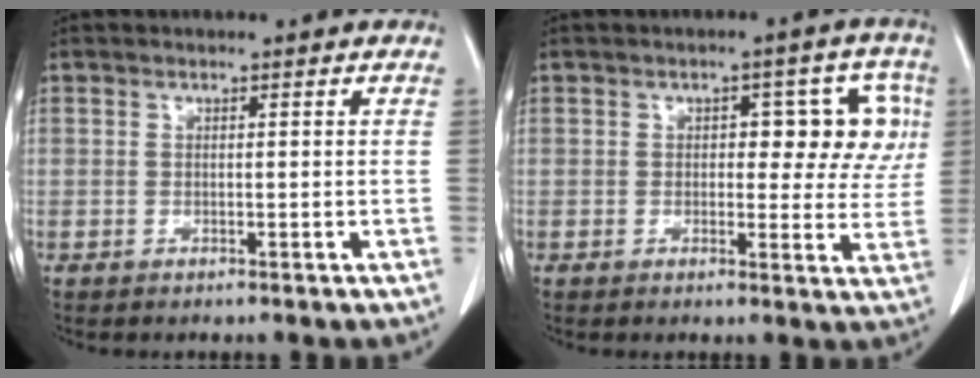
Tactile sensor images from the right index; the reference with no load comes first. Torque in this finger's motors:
{"motor_torque": [0.40, 0.37, 0.13, 0.02]}